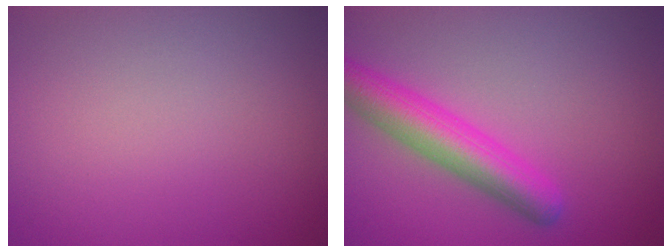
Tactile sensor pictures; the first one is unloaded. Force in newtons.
{"total": 5.1, "press": 5.1, "slide": 0.2}